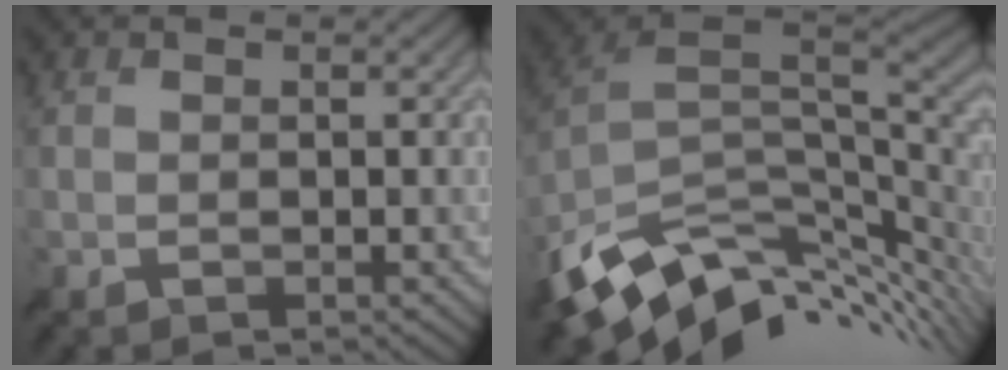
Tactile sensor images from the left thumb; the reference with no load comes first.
{"total": 12.8, "force": [-4.6, 7.3, 9.5], "torque": [-0.197, -0.030, -0.074]}